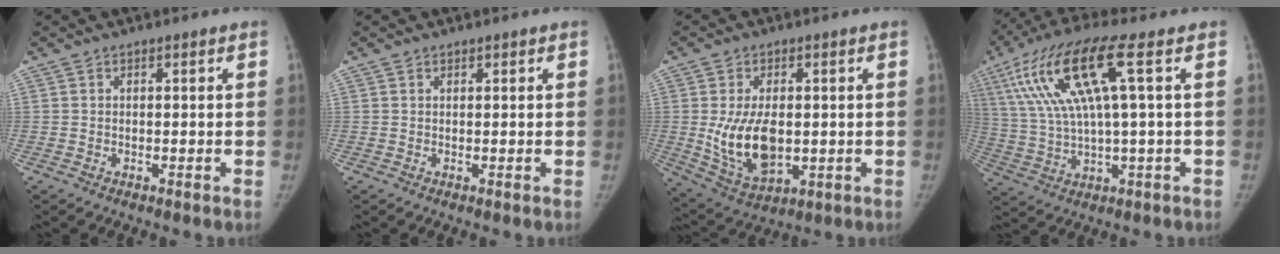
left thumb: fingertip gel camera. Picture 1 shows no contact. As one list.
[{"total": 0.5, "force": [0.4, 0.3, 0.1], "torque": [0.000, -0.003, 0.006]}, {"total": 12.2, "force": [-0.3, 7.0, 10.0], "torque": [-0.175, -0.013, 0.015]}, {"total": 16.3, "force": [5.3, 2.7, 15.1], "torque": [-0.338, 0.014, 0.103]}]